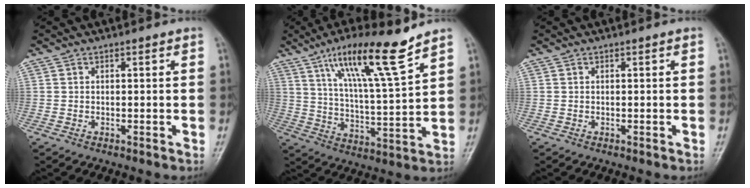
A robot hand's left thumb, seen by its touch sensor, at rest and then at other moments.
{"total": 15.3, "force": [10.2, 1.5, 11.3], "torque": [-0.192, -0.054, 0.182]}
{"total": 0.0}